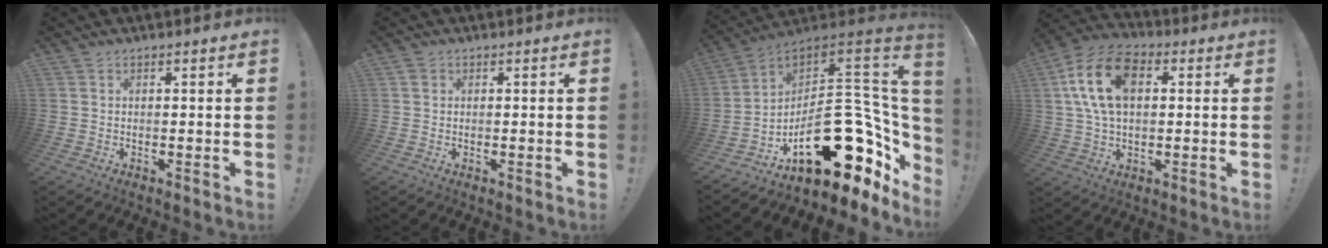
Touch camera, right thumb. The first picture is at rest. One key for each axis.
{"total": 1.2, "fx": 0.6, "fy": 1.0, "fz": 0.3, "tx": 0.002, "ty": 0.000, "tz": 0.009}
{"total": 27.4, "fx": -8.6, "fy": 14.6, "fz": 21.5, "tx": -0.281, "ty": 0.022, "tz": -0.104}
{"total": 17.0, "fx": 4.1, "fy": 10.8, "fz": 12.4, "tx": -0.236, "ty": 0.003, "tz": 0.070}